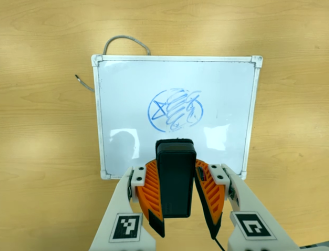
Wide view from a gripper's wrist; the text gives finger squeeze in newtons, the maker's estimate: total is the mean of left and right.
{"total": 7.8, "left": 6.9, "right": 8.6}